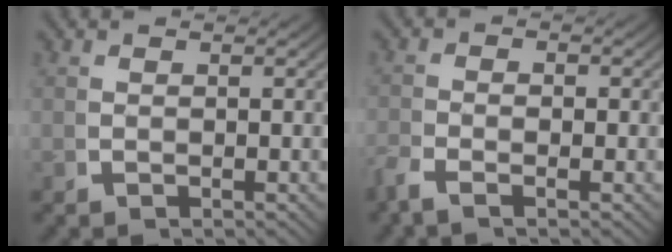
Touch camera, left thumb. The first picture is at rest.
{"total": 2.0, "force": [-1.3, 0.6, 1.3], "torque": [-0.030, -0.004, -0.031]}